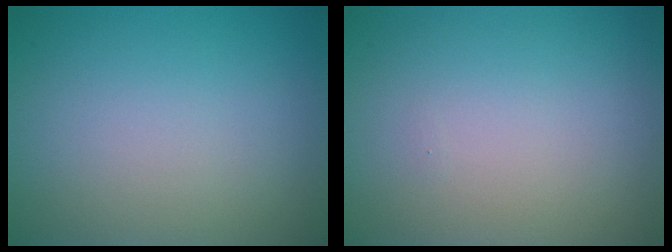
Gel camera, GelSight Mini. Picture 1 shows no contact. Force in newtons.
{"total": 0.0}